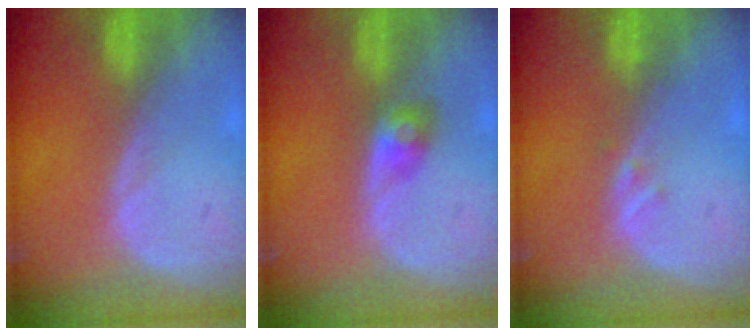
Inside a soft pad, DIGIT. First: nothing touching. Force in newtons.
{"total": 2.9, "press": 2.6, "slide": 1.1}
{"total": 1.0, "press": 0.9, "slide": 0.5}